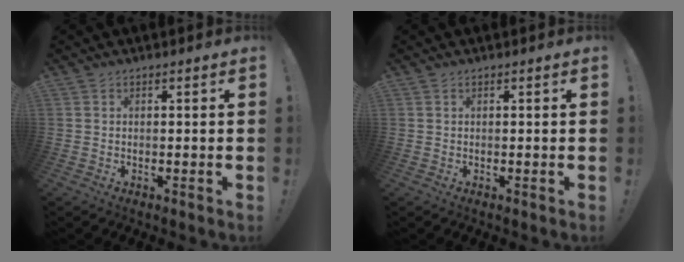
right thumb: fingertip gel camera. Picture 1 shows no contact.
{"total": 0.0}